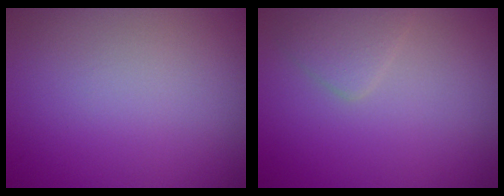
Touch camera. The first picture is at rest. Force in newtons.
{"total": 1.9, "press": 1.9, "slide": 0.0}